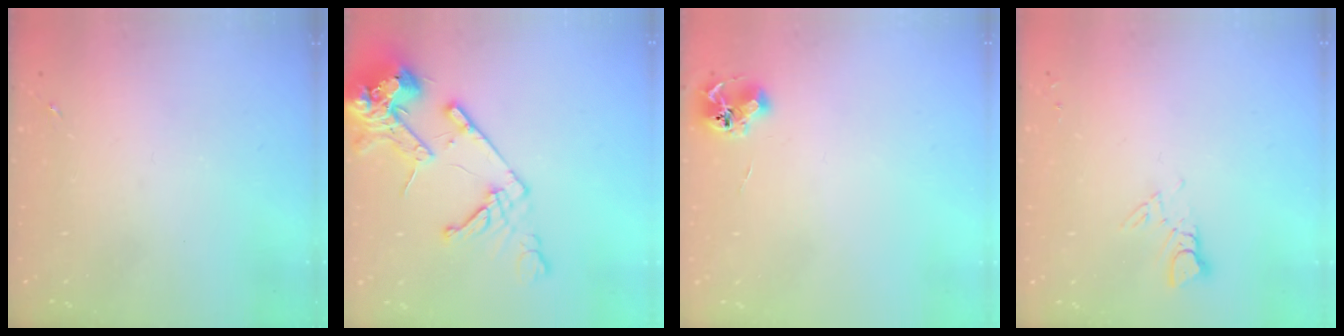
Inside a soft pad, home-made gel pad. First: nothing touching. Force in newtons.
{"total": 16.9, "press": 16.7, "slide": 2.4}
{"total": 6.8, "press": 6.8, "slide": 0.9}
{"total": 4.5, "press": 4.5, "slide": 0.5}